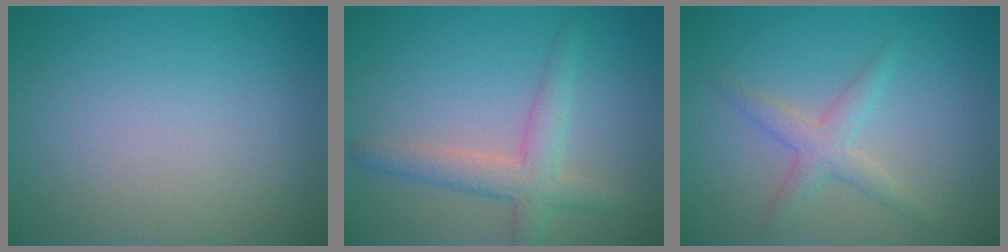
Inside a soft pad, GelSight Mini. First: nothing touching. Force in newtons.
{"total": 3.5, "press": 3.5, "slide": 0.1}
{"total": 2.3, "press": 2.3, "slide": 0.1}